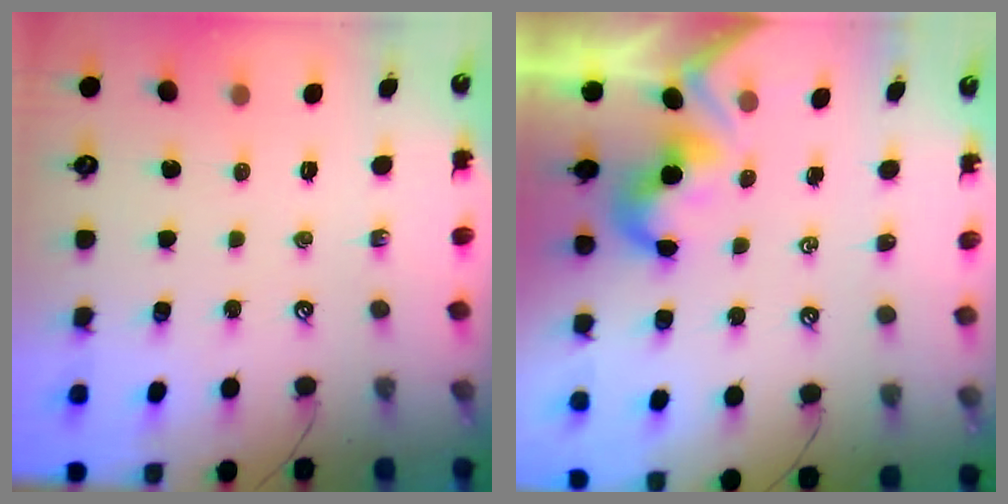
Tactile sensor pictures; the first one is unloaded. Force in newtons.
{"total": 1.9, "press": 1.9, "slide": 0.5}